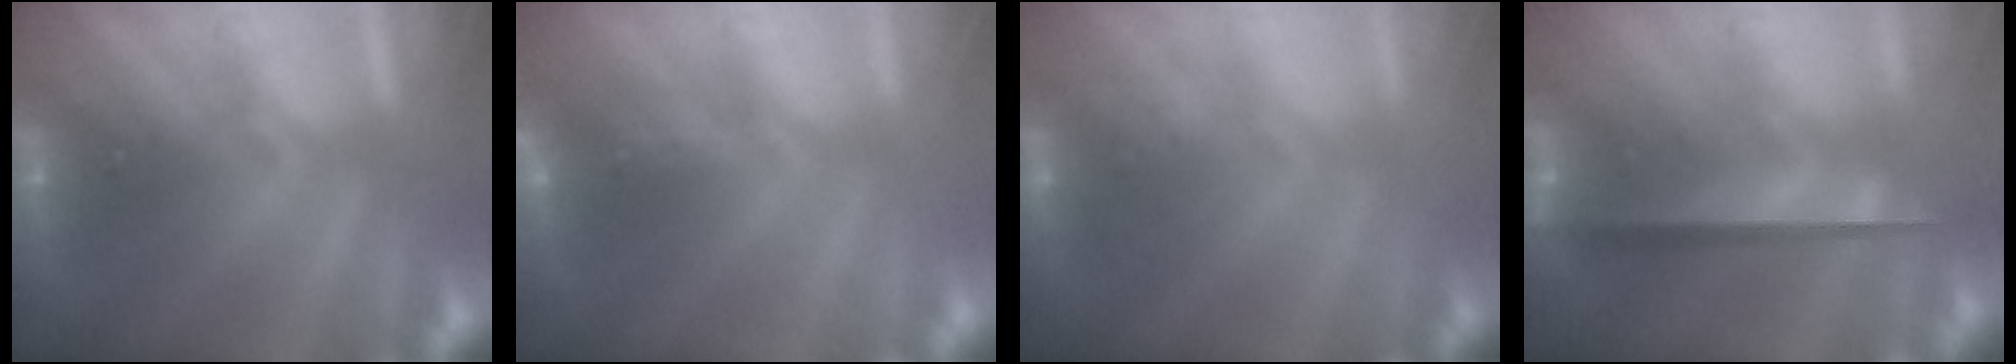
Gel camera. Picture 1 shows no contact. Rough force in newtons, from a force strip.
{"total": 1.1}
{"total": 2.8}
{"total": 8.7}